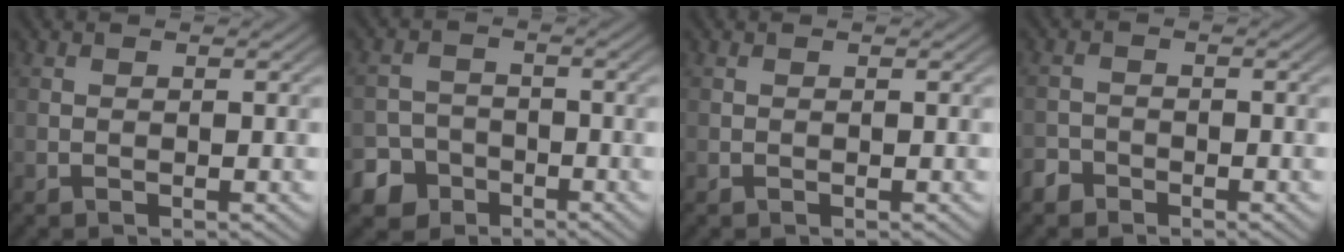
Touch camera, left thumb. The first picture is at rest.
{"total": 5.3, "force": [-3.4, 3.9, 1.0], "torque": [-0.004, -0.006, -0.072]}
{"total": 0.0}
{"total": 2.0, "force": [-1.6, 1.1, 0.3], "torque": [-0.004, 0.000, -0.040]}